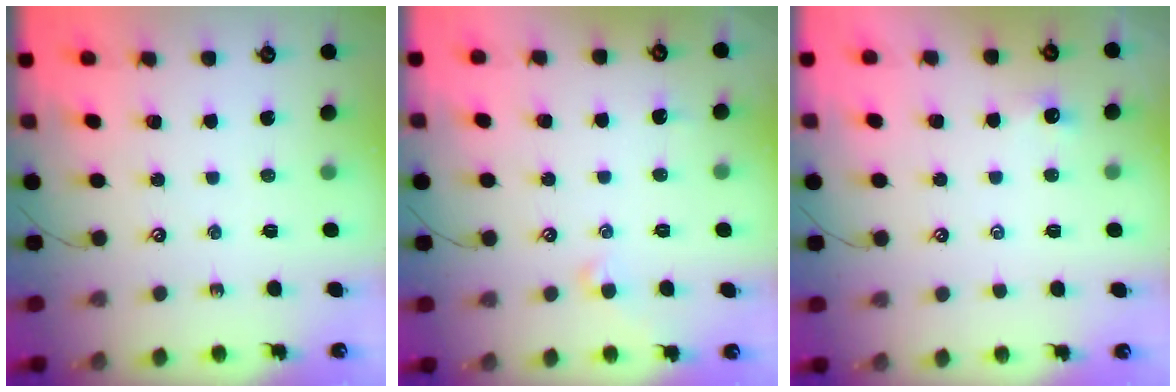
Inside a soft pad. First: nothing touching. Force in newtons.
{"total": 0.7, "press": 0.3, "slide": 0.6}
{"total": 0.0}